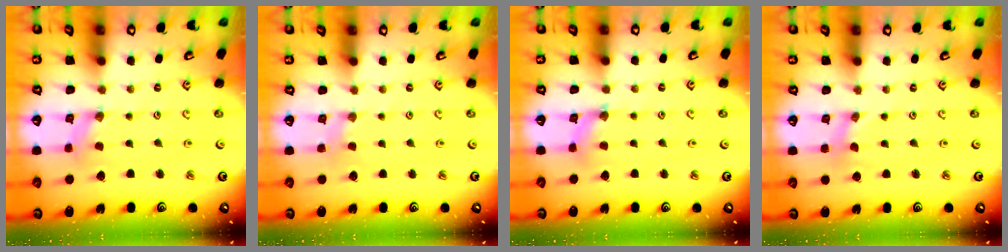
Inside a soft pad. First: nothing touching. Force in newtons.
{"total": 1.3, "press": 1.3, "slide": 0.2}
{"total": 2.8, "press": 2.8, "slide": 0.3}
{"total": 0.0}